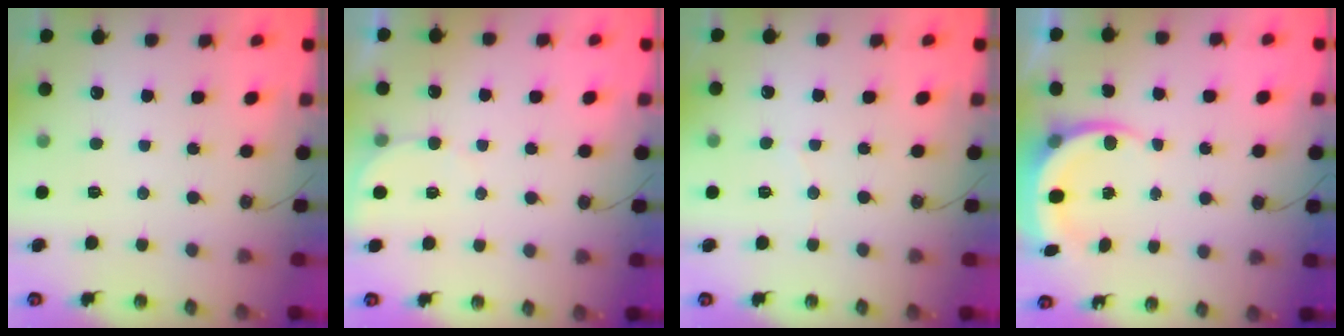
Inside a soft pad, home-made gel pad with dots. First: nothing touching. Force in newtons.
{"total": 2.8, "press": 2.8, "slide": 0.3}
{"total": 2.7, "press": 2.7, "slide": 0.3}
{"total": 6.1, "press": 5.9, "slide": 1.6}